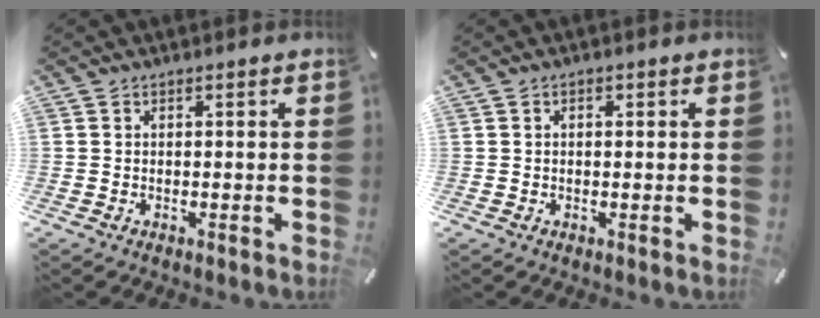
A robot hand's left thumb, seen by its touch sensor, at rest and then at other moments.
{"total": 1.0, "force": [0.1, 0.7, 0.7], "torque": [-0.015, 0.006, 0.001]}